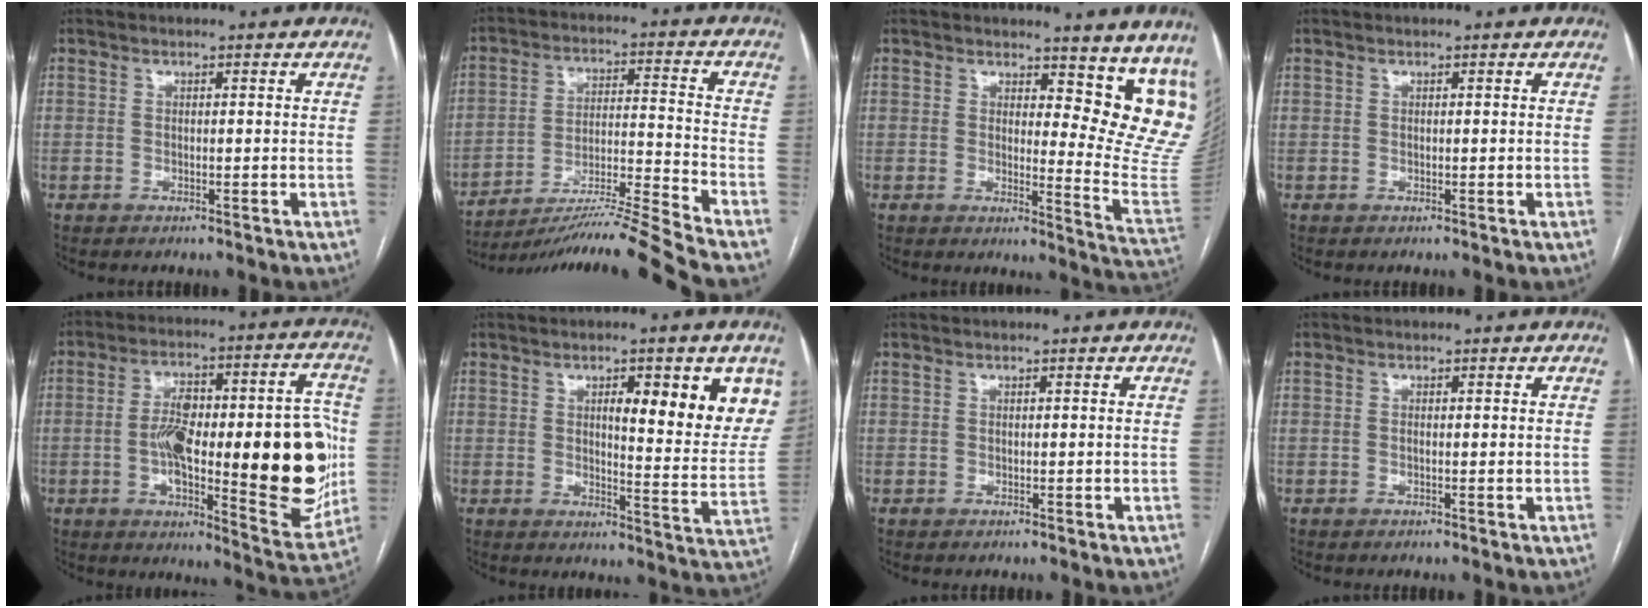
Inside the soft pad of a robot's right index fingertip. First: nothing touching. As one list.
[{"total": 17.1, "force": [-15.5, -4.1, 6.0], "torque": [-0.099, -0.005, -0.255]}, {"total": 12.5, "force": [10.5, 3.6, 5.8], "torque": [-0.040, -0.059, 0.095]}, {"total": 0.0}, {"total": 26.5, "force": [-1.8, 7.5, 25.3], "torque": [-0.307, 0.021, -0.012]}, {"total": 13.7, "force": [5.5, 2.7, 12.3], "torque": [-0.145, -0.011, 0.071]}, {"total": 0.0}, {"total": 0.8, "force": [0.0, 0.2, 0.8], "torque": [-0.013, -0.001, 0.001]}]